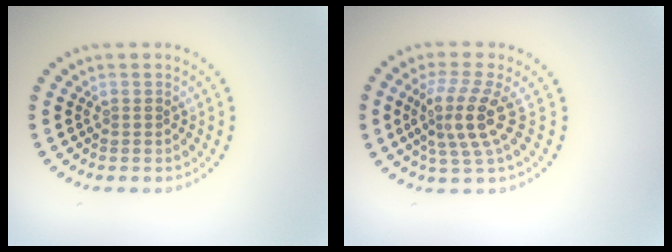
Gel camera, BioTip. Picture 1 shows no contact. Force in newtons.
{"total": 3.9, "press": 3.1, "slide": 2.4}